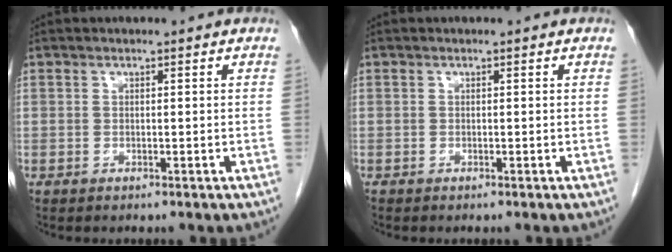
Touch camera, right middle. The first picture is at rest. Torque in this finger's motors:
{"motor_torque": [-0.57, -0.10, -0.09, -0.02]}